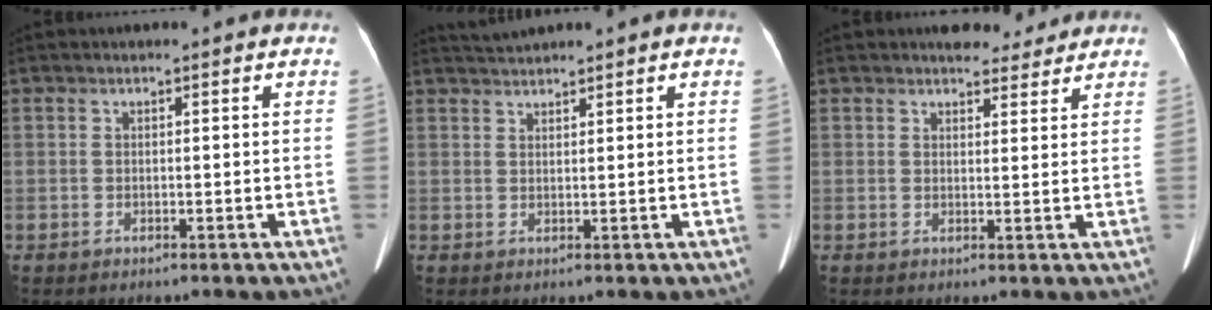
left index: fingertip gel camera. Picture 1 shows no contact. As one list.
[{"total": 2.2, "force": [2.1, -0.3, 0.2], "torque": [-0.010, 0.016, 0.047]}, {"total": 4.7, "force": [4.3, 1.7, 1.0], "torque": [-0.010, 0.006, 0.056]}]